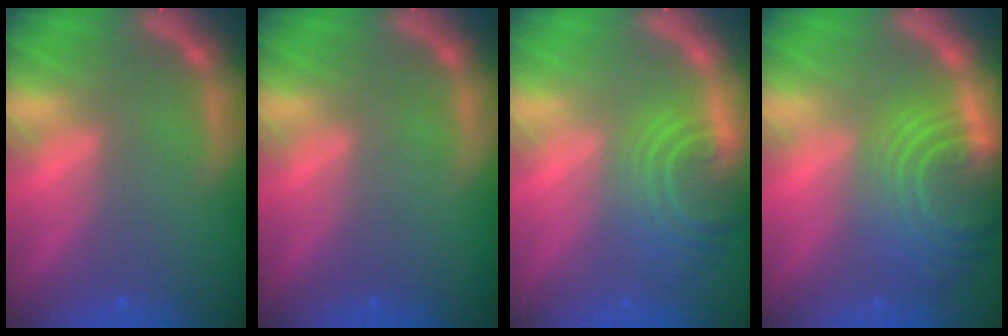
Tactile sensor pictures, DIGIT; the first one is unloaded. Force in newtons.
{"total": 0.0}
{"total": 6.6}
{"total": 10.0}